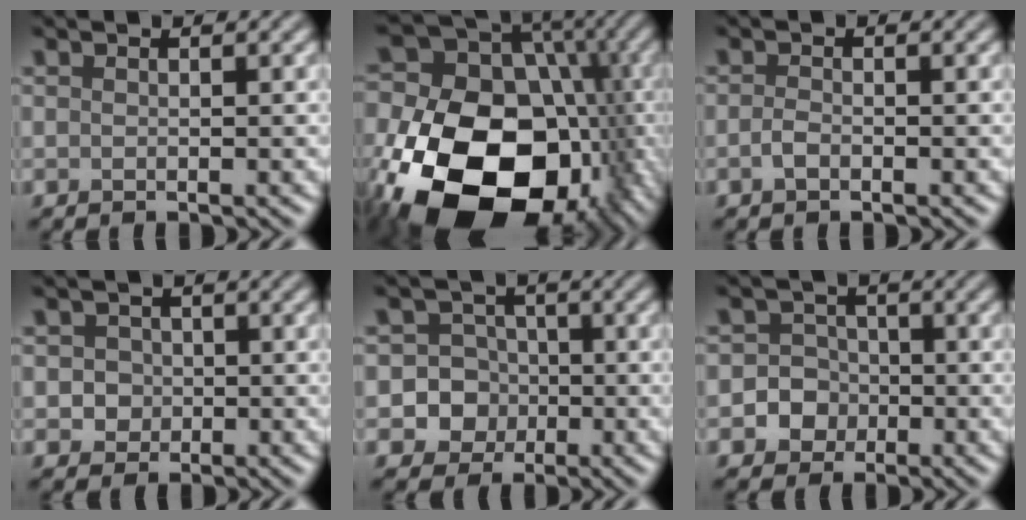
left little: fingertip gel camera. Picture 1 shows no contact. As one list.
[{"total": 22.2, "force": [-7.6, 16.5, 12.8], "torque": [-0.236, -0.021, -0.129]}, {"total": 1.0, "force": [-0.5, 0.5, 0.7], "torque": [-0.018, 0.000, -0.012]}, {"total": 2.0, "force": [0.1, 1.9, 0.7], "torque": [0.005, 0.002, -0.001]}, {"total": 7.3, "force": [-1.6, 7.0, 1.5], "torque": [-0.010, 0.016, -0.063]}, {"total": 3.7, "force": [-1.1, 3.5, 0.7], "torque": [0.023, 0.007, -0.036]}]